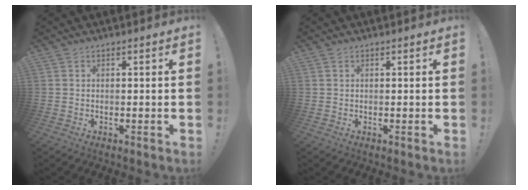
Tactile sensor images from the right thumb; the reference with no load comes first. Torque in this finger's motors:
{"motor_torque": [-0.11, -0.11, -0.05, 0.19, 0.02]}